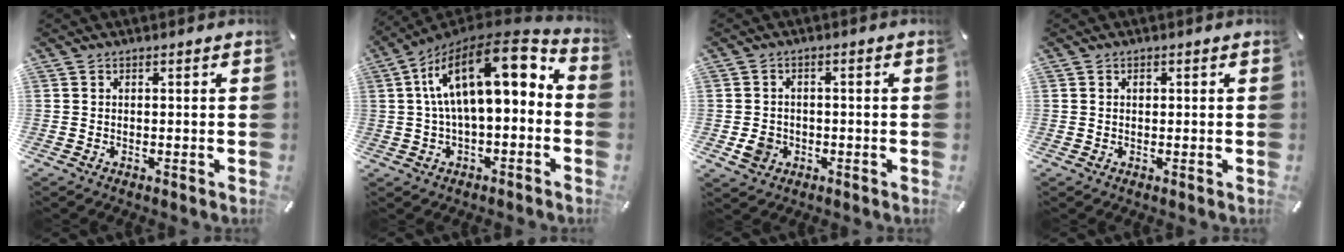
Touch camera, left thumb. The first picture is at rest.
{"total": 18.7, "force": [4.7, 8.4, 16.0], "torque": [-0.280, -0.026, 0.070]}
{"total": 4.4, "force": [-1.2, 3.9, 1.7], "torque": [-0.034, -0.001, -0.025]}
{"total": 1.1, "force": [0.3, 0.7, 0.7], "torque": [-0.016, 0.002, 0.005]}